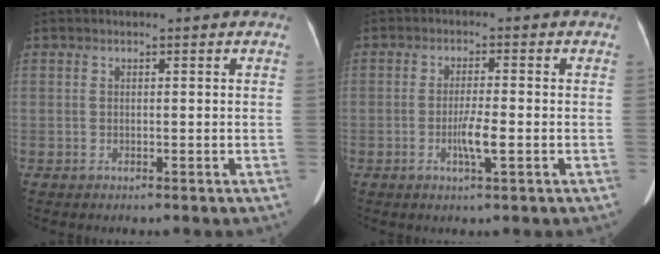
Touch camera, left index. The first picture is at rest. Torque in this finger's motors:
{"motor_torque": [0.07, 0.06, 0.08, 0.06]}